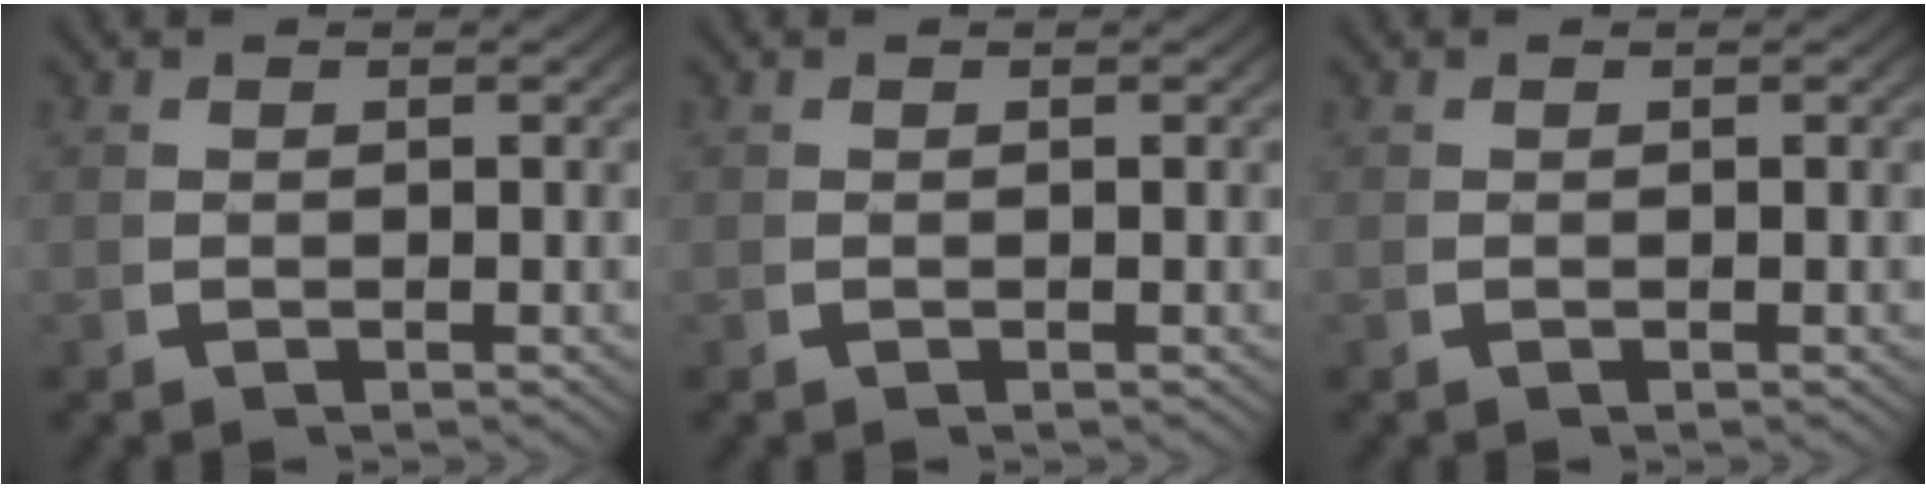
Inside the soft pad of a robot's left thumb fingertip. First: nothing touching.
{"total": 0.0}
{"total": 0.0}